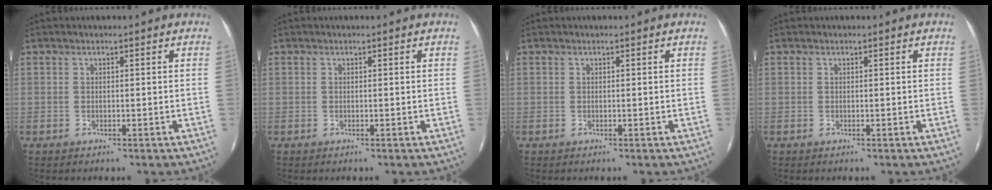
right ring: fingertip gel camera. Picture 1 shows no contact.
{"total": 0.0}
{"total": 0.0}
{"total": 0.0}